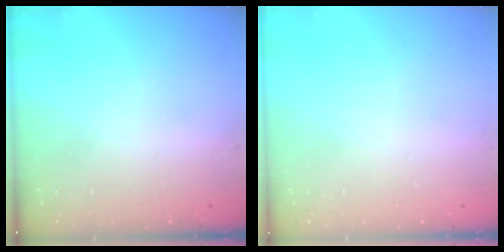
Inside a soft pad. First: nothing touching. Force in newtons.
{"total": 2.6, "press": 2.6, "slide": 0.2}